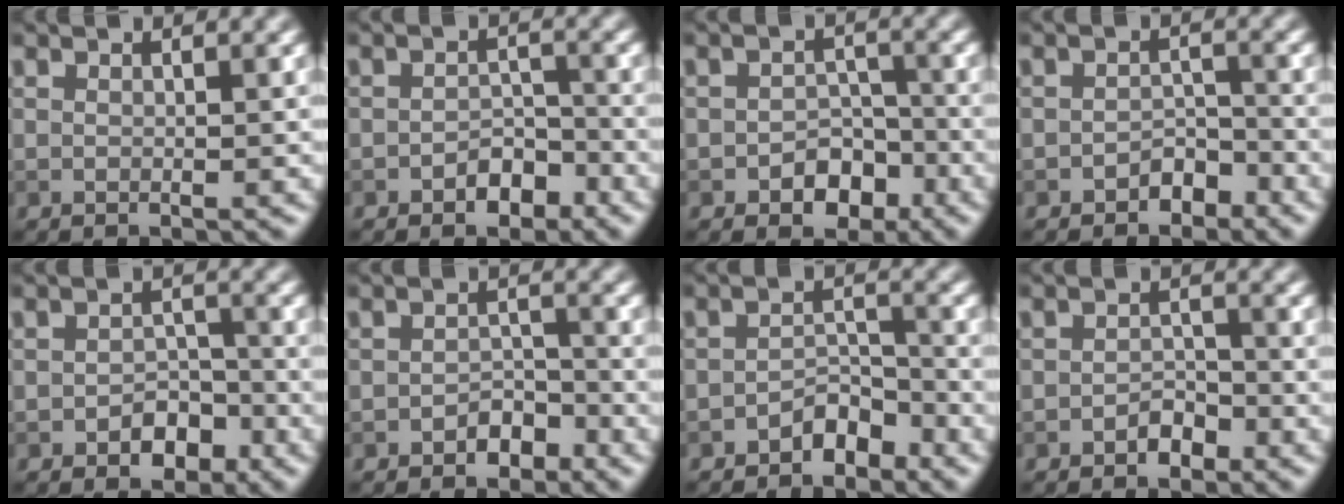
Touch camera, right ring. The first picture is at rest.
{"total": 2.4, "force": [-1.5, 1.5, 1.2], "torque": [-0.014, 0.006, -0.025]}
{"total": 3.2, "force": [-1.6, 2.3, 1.5], "torque": [-0.009, 0.002, -0.025]}
{"total": 2.1, "force": [-1.5, 1.2, 0.8], "torque": [-0.007, 0.008, -0.026]}
{"total": 2.7, "force": [-1.5, 1.8, 1.4], "torque": [-0.013, 0.003, -0.023]}
{"total": 2.1, "force": [-1.4, 1.3, 0.9], "torque": [-0.009, 0.006, -0.024]}
{"total": 2.5, "force": [-1.9, 1.3, 1.1], "torque": [-0.011, 0.013, -0.034]}
{"total": 1.7, "force": [-1.1, 1.0, 0.8], "torque": [-0.010, 0.005, -0.020]}